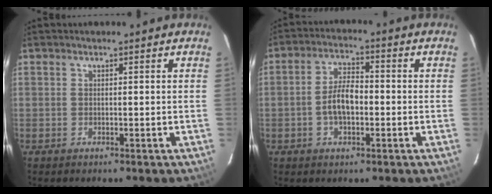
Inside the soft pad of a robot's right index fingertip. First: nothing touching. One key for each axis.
{"total": 6.3, "fx": -1.3, "fy": 3.0, "fz": 5.4, "tx": -0.105, "ty": 0.011, "tz": -0.020}